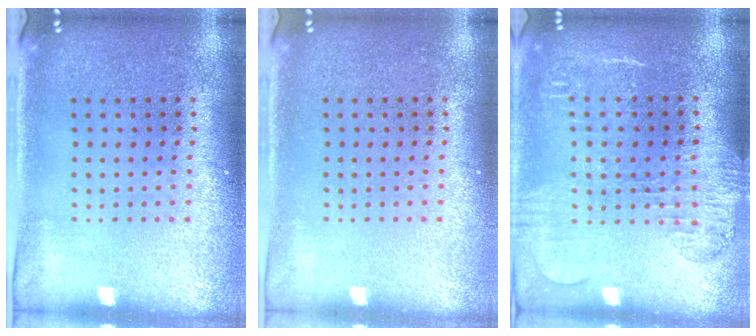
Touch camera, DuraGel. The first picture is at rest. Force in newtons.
{"total": 0.0}
{"total": 1.7, "press": 1.5, "slide": 0.8}